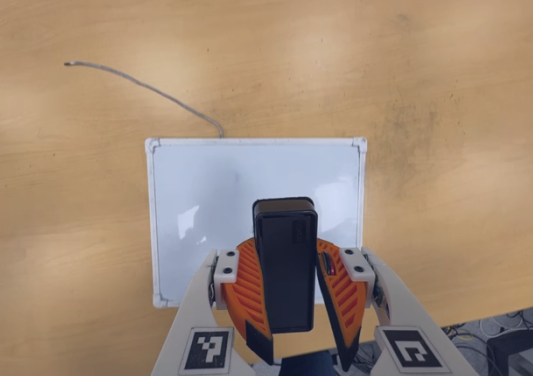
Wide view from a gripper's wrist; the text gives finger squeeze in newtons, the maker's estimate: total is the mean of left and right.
{"total": 10.6, "left": 10.5, "right": 10.7}